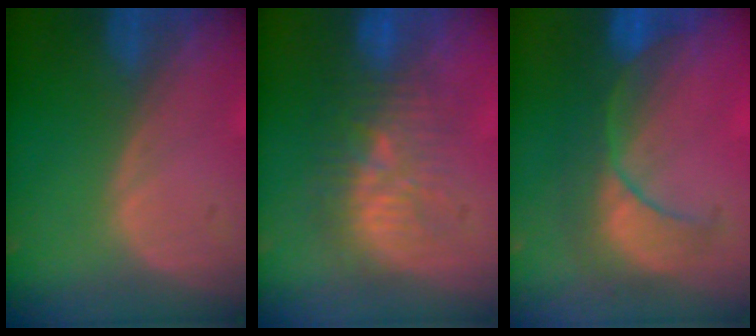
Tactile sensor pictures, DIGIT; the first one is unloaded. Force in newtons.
{"total": 9.3, "press": 8.9, "slide": 2.5}
{"total": 8.5, "press": 8.4, "slide": 1.4}